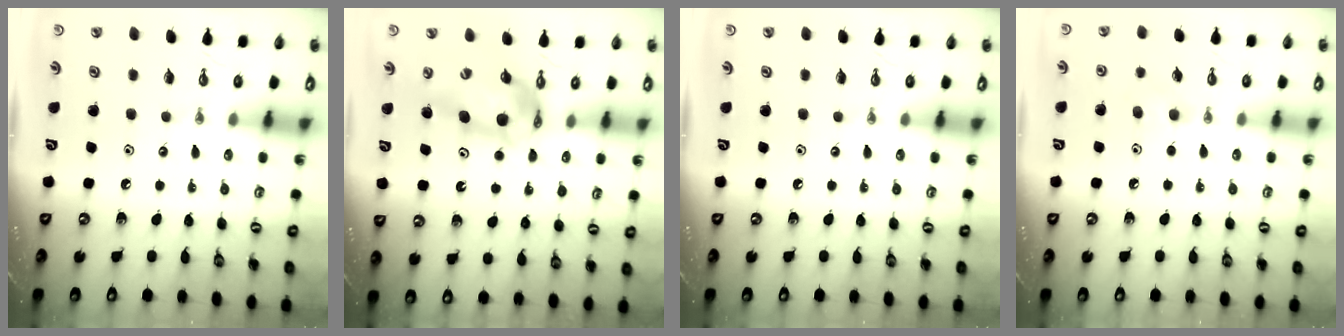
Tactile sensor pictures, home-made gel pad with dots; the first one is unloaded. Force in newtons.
{"total": 12.0, "press": 11.9, "slide": 1.2}
{"total": 0.0}
{"total": 5.8, "press": 5.3, "slide": 2.4}